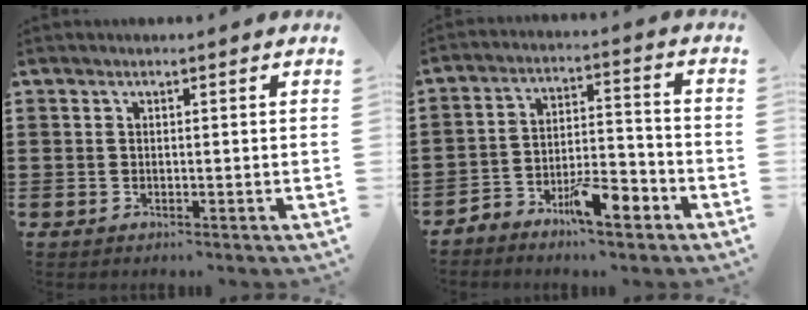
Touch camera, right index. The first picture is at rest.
{"total": 8.2, "force": [-5.9, 2.7, 4.9], "torque": [-0.081, 0.018, -0.105]}